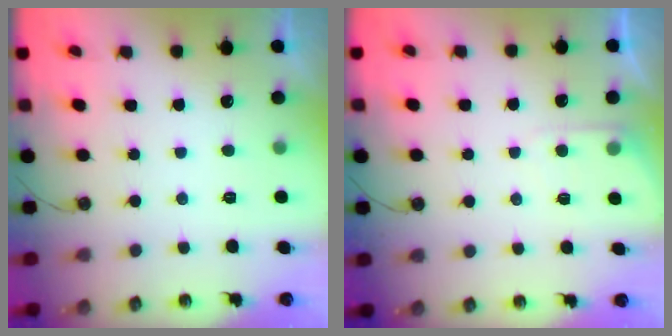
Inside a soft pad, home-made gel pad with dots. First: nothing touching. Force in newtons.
{"total": 4.3, "press": 4.2, "slide": 0.6}